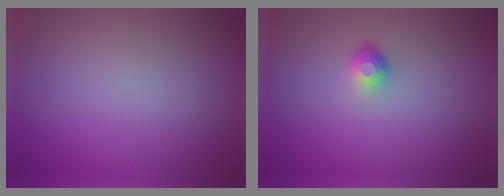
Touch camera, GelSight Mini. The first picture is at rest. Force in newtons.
{"total": 1.8, "press": 1.2, "slide": 1.3}